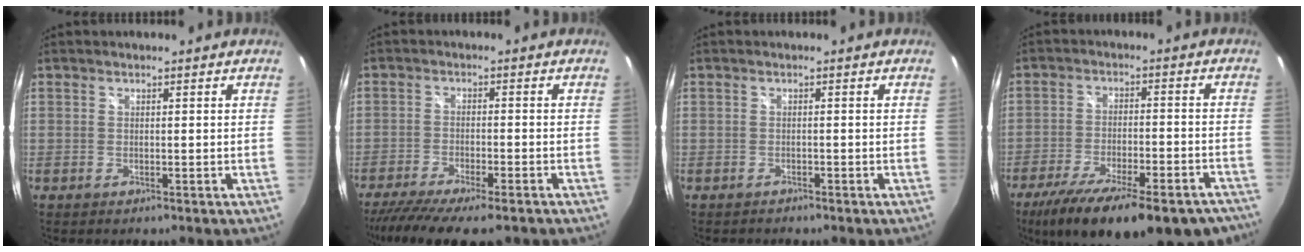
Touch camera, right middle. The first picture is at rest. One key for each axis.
{"total": 13.5, "fx": -10.9, "fy": 2.5, "fz": 7.6, "tx": -0.160, "ty": -0.046, "tz": -0.173}
{"total": 0.9, "fx": -0.9, "fy": 0.3, "fz": 0.1, "tx": -0.006, "ty": 0.001, "tz": -0.013}
{"total": 25.7, "fx": -19.6, "fy": 8.3, "fz": 14.5, "tx": -0.253, "ty": -0.039, "tz": -0.273}